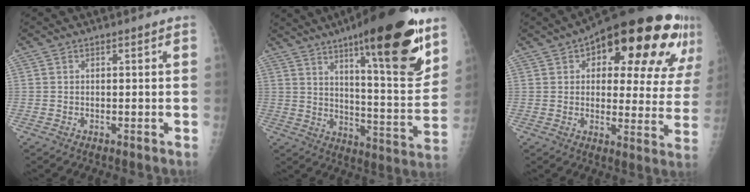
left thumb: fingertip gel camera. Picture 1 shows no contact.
{"total": 24.2, "force": [14.5, 5.2, 18.7], "torque": [-0.245, -0.074, 0.219]}
{"total": 26.0, "force": [12.9, 10.6, 19.9], "torque": [-0.228, -0.002, 0.175]}